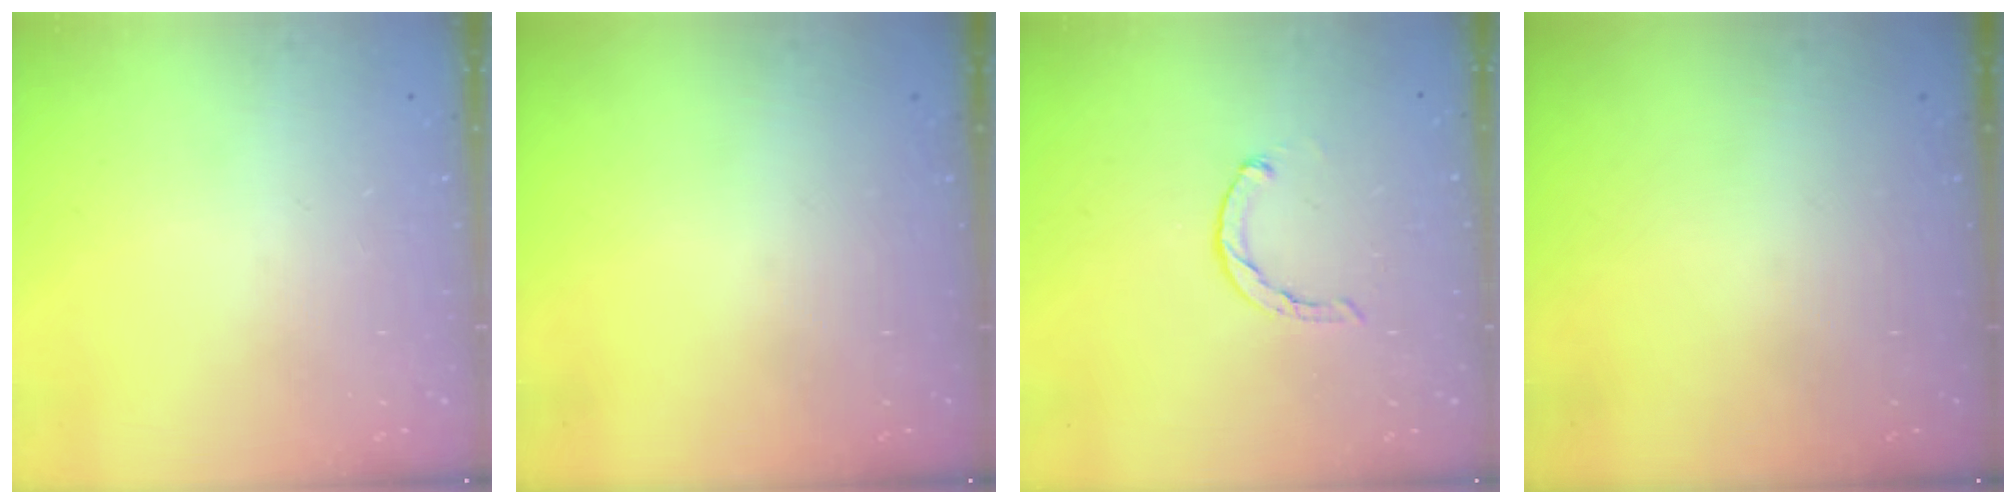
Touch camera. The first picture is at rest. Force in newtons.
{"total": 0.0}
{"total": 1.1, "press": 1.1, "slide": 0.2}
{"total": 0.0}